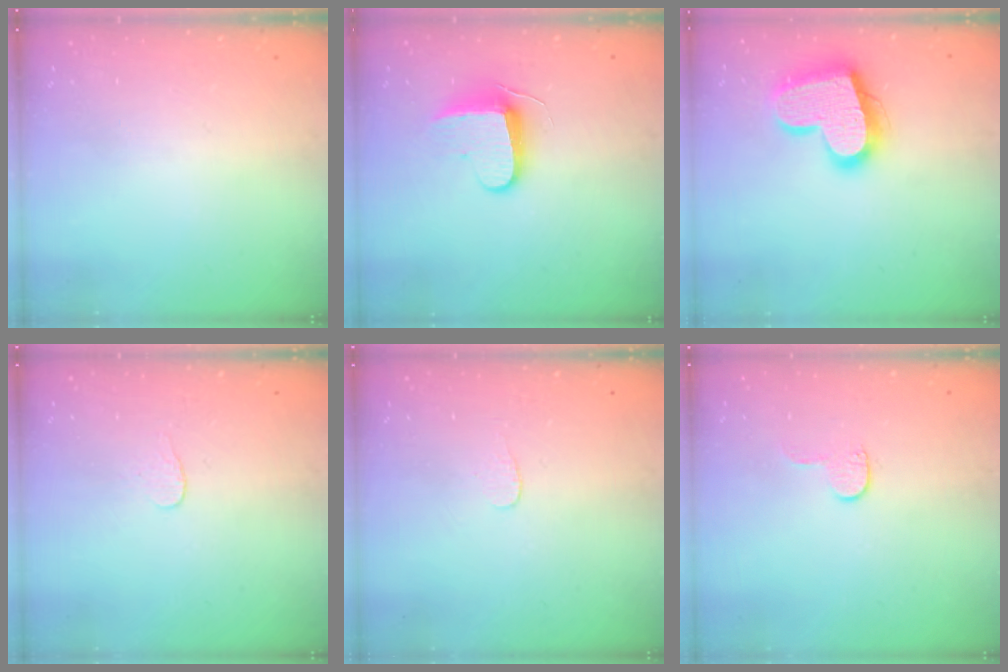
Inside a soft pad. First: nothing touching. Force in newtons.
{"total": 8.7, "press": 8.7, "slide": 0.6}
{"total": 20.3, "press": 20.3, "slide": 1.5}
{"total": 2.7, "press": 2.7, "slide": 0.3}
{"total": 3.0, "press": 3.0, "slide": 0.2}
{"total": 3.9, "press": 3.9, "slide": 0.4}